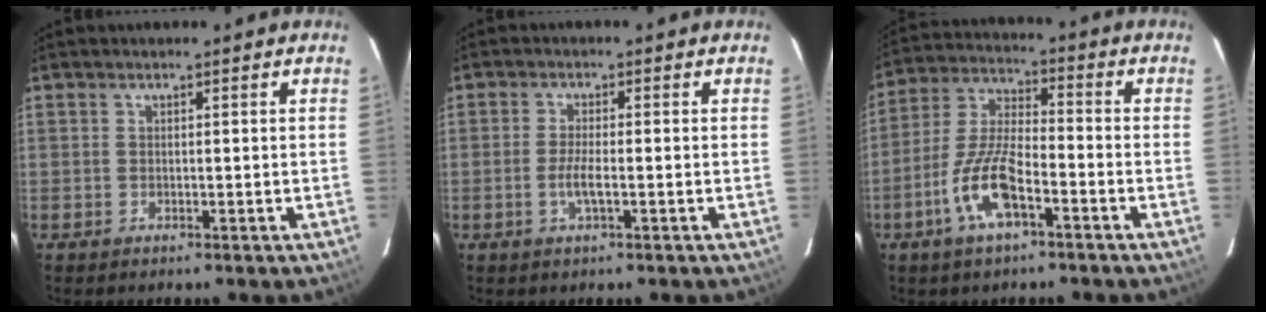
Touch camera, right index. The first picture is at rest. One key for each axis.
{"total": 3.5, "fx": -1.1, "fy": 0.6, "fz": 3.3, "tx": -0.068, "ty": -0.004, "tz": -0.022}
{"total": 11.5, "fx": -5.5, "fy": 3.7, "fz": 9.4, "tx": -0.203, "ty": -0.001, "tz": -0.108}